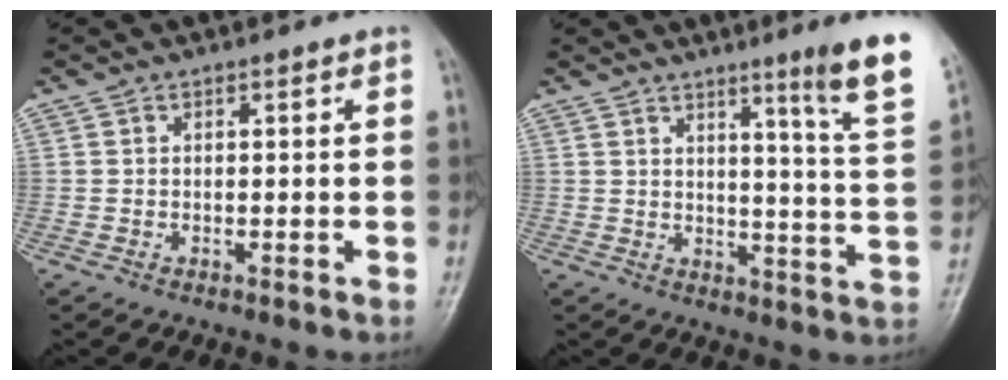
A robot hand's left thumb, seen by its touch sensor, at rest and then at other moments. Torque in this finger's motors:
{"motor_torque": [0.94, 0.44, 1.29, -1.48, 0.15]}